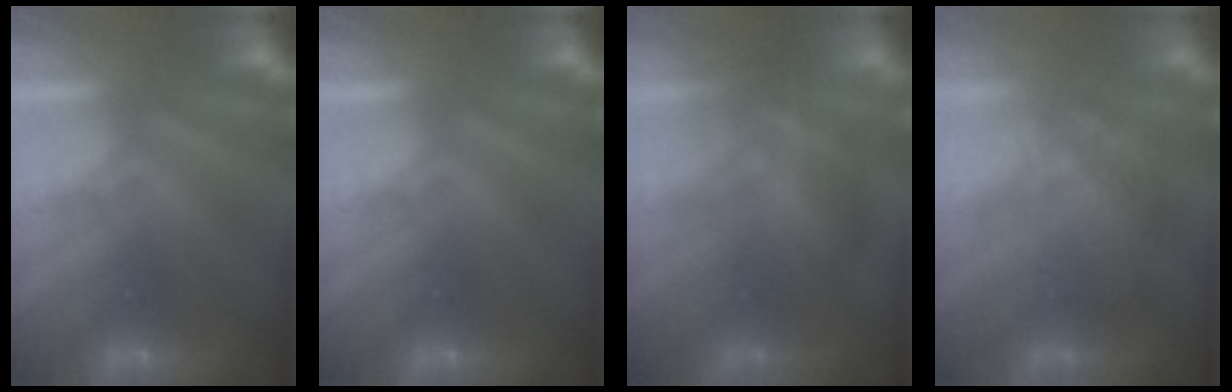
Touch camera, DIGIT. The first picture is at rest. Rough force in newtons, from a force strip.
{"total": 0.0}
{"total": 2.9}
{"total": 2.2}